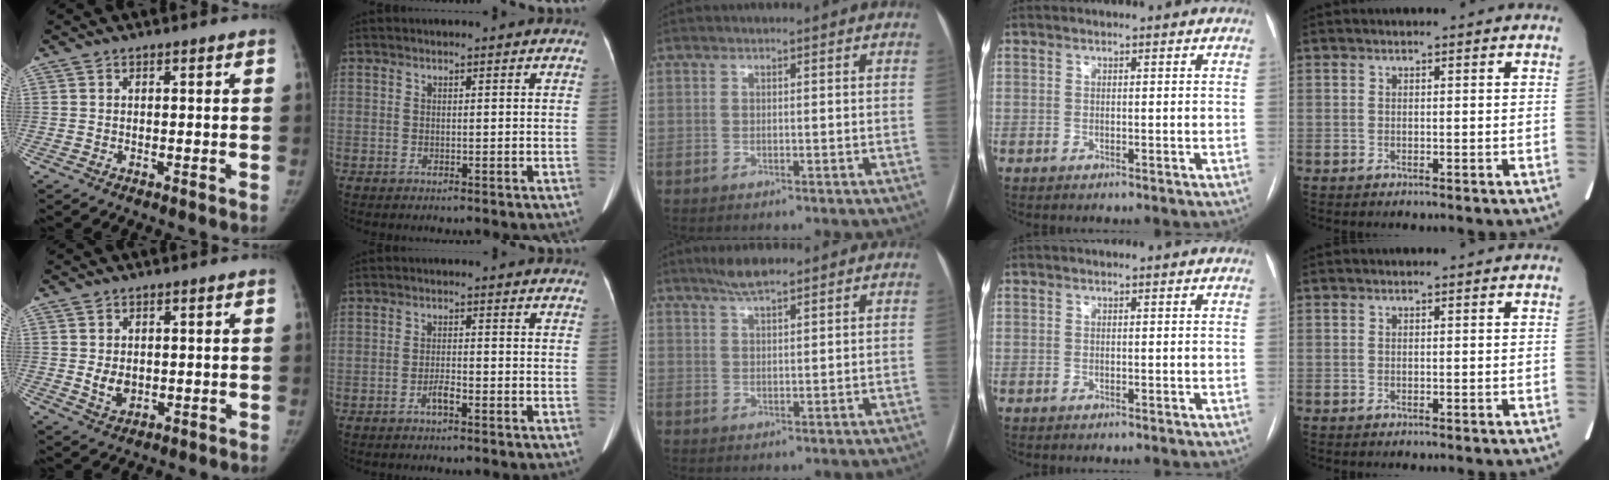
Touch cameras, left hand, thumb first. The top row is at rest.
{"thumb": {"total": 3.4, "force": [0.0, 2.6, 2.2], "torque": [-0.029, -0.015, 0.008]}, "index": {"total": 2.0, "force": [-1.3, 0.3, 1.5], "torque": [-0.027, 0.001, -0.024]}, "middle": {"total": 3.9, "force": [3.2, 0.5, 2.2], "torque": [-0.047, 0.008, 0.060]}}